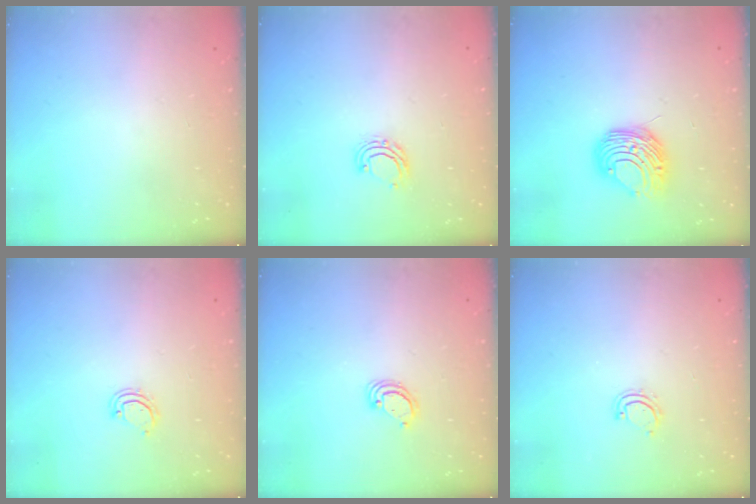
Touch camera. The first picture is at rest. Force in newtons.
{"total": 5.6, "press": 5.6, "slide": 1.0}
{"total": 10.3, "press": 10.2, "slide": 1.1}
{"total": 3.7, "press": 3.7, "slide": 0.2}
{"total": 4.1, "press": 4.1, "slide": 0.2}
{"total": 4.5, "press": 4.4, "slide": 0.4}